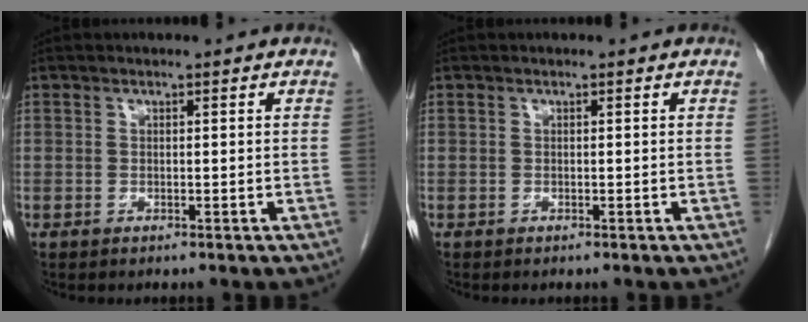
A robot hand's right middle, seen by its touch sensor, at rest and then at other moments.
{"total": 0.0}